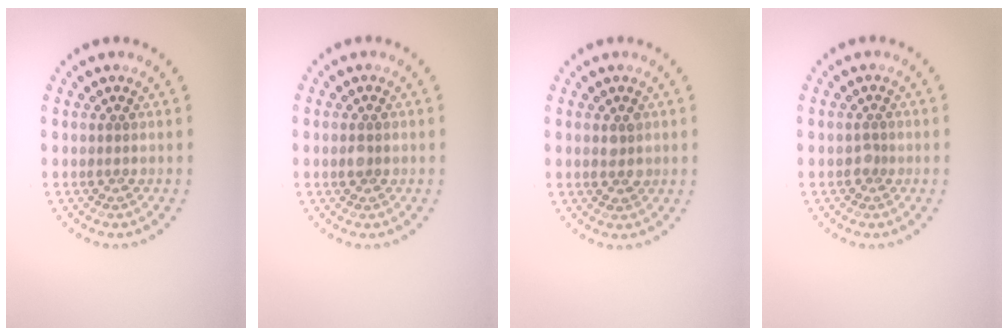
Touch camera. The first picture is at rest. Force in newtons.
{"total": 0.9, "press": 0.9, "slide": 0.2}
{"total": 1.3, "press": 1.3, "slide": 0.4}
{"total": 0.8, "press": 0.5, "slide": 0.6}